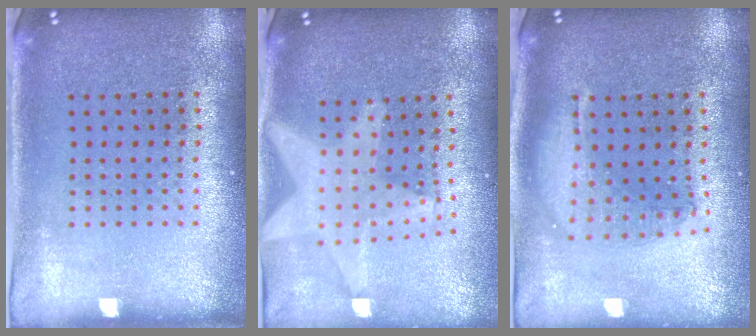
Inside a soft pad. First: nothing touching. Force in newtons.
{"total": 2.1, "press": 1.7, "slide": 1.2}
{"total": 1.8, "press": 1.5, "slide": 0.9}